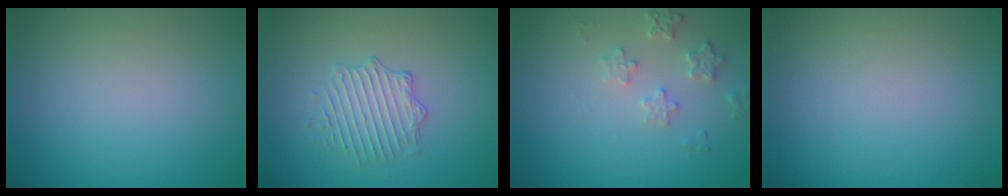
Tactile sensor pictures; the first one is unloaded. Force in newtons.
{"total": 2.3, "press": 1.6, "slide": 1.6}
{"total": 2.2, "press": 2.1, "slide": 0.4}
{"total": 0.0}